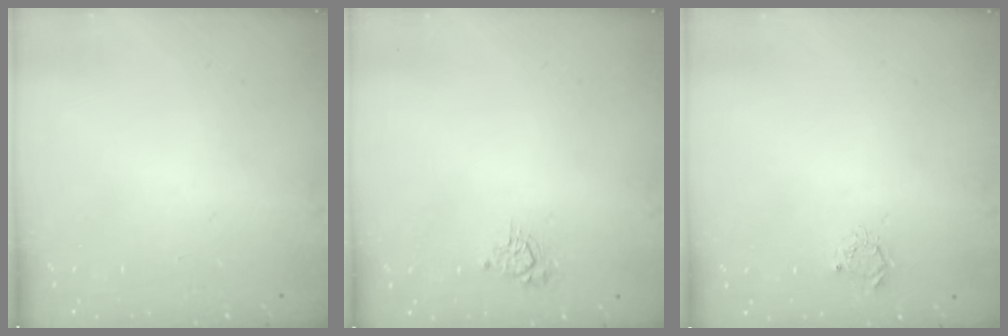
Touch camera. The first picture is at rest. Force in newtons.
{"total": 6.2, "press": 6.2, "slide": 0.8}
{"total": 3.3, "press": 3.2, "slide": 0.4}